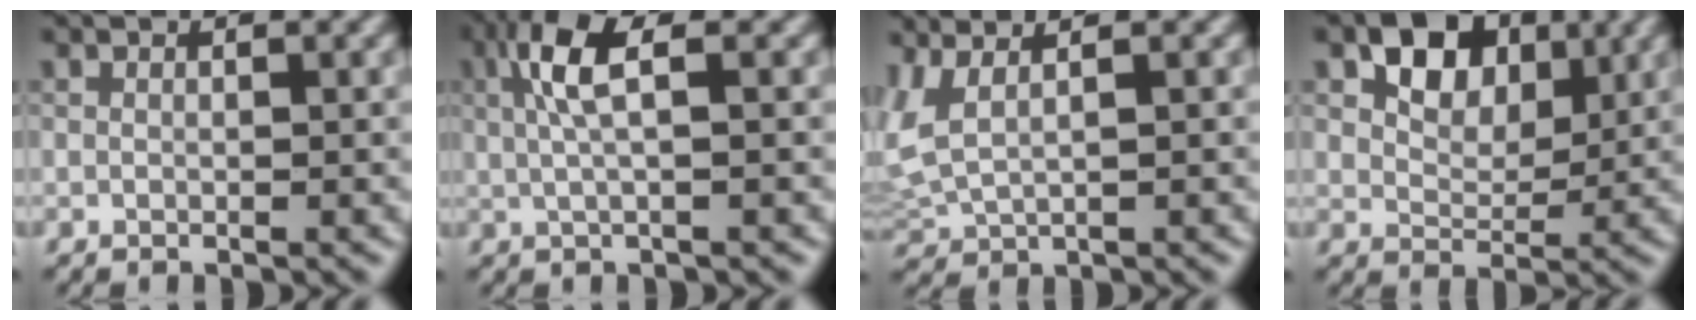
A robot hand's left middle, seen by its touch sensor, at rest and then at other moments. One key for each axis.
{"total": 3.8, "fx": 0.6, "fy": 0.8, "fz": 3.7, "tx": -0.083, "ty": 0.011, "tz": 0.021}
{"total": 3.0, "fx": 0.7, "fy": 1.3, "fz": 2.6, "tx": -0.088, "ty": 0.010, "tz": 0.027}
{"total": 4.4, "fx": 1.8, "fy": 3.1, "fz": 2.6, "tx": -0.045, "ty": 0.002, "tz": 0.028}